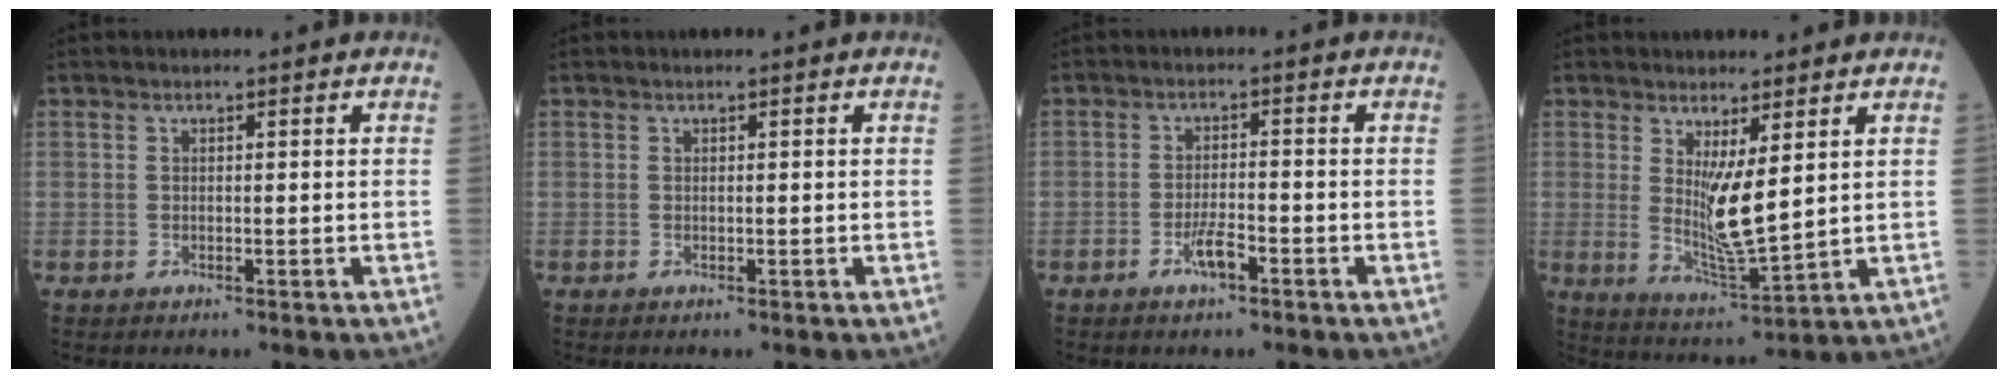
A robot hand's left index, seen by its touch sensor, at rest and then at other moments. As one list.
[{"total": 0.0}, {"total": 3.1, "force": [-1.9, 0.6, 2.3], "torque": [-0.047, 0.000, -0.036]}, {"total": 7.0, "force": [1.8, 0.7, 6.8], "torque": [-0.134, -0.030, 0.040]}]